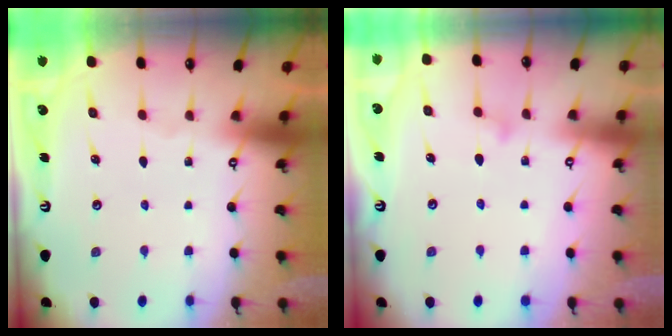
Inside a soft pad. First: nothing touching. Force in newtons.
{"total": 6.6, "press": 6.6, "slide": 0.4}